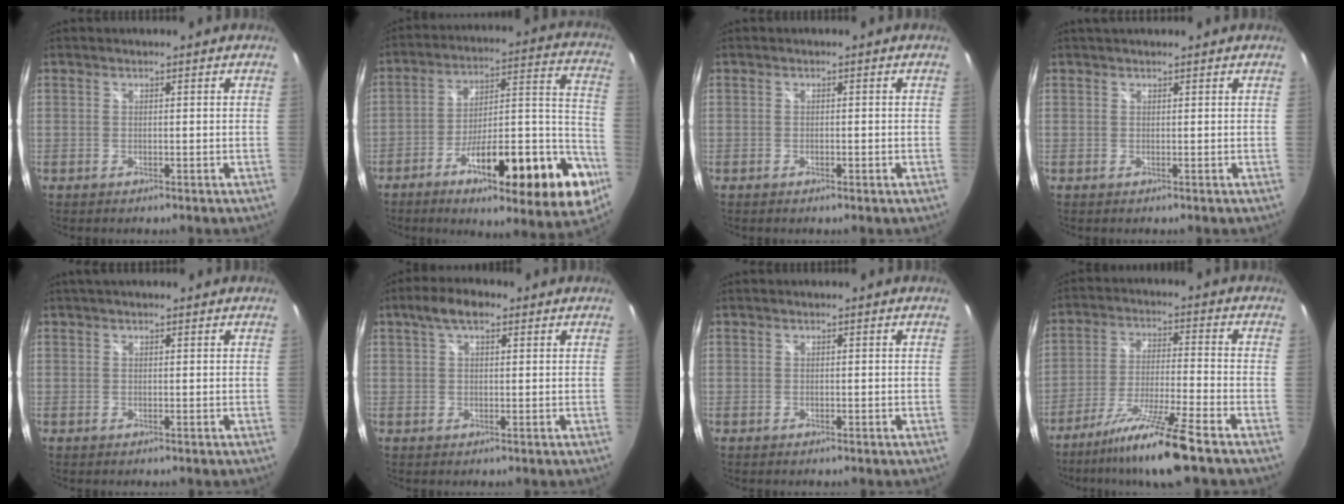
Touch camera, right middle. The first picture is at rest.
{"total": 25.2, "force": [-12.4, 5.5, 21.3], "torque": [-0.298, -0.008, -0.194]}
{"total": 1.0, "force": [-0.5, 0.2, 0.8], "torque": [-0.011, 0.000, -0.010]}
{"total": 2.6, "force": [2.1, 0.6, 1.3], "torque": [-0.023, 0.008, 0.029]}
{"total": 2.8, "force": [2.0, 1.0, 1.7], "torque": [-0.025, 0.013, 0.026]}
{"total": 4.9, "force": [2.4, 2.2, 3.6], "torque": [-0.063, 0.017, 0.038]}
{"total": 0.0}
{"total": 12.1, "force": [-9.1, -1.0, 7.9], "torque": [-0.165, -0.020, -0.160]}